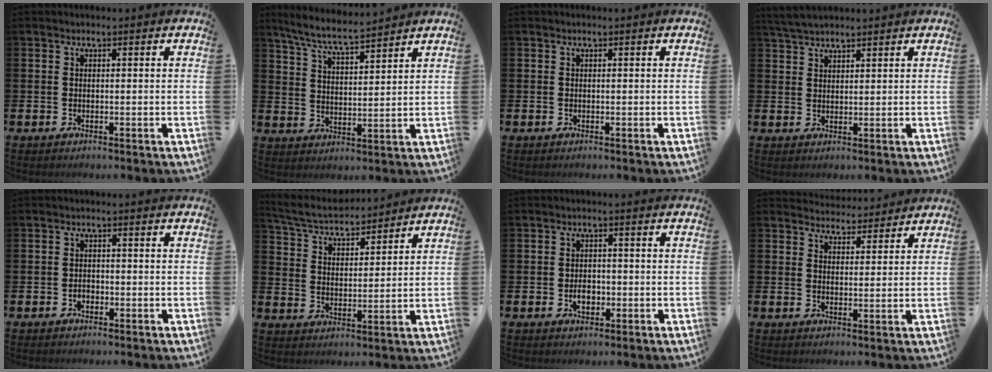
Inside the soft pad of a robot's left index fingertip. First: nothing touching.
{"total": 6.7, "force": [6.3, 0.5, 2.2], "torque": [-0.066, -0.034, 0.112]}
{"total": 0.0}
{"total": 3.5, "force": [3.3, 0.7, 0.9], "torque": [-0.025, -0.008, 0.061]}
{"total": 1.3, "force": [-0.6, 1.0, 0.6], "torque": [-0.013, 0.004, -0.015]}
{"total": 5.4, "force": [5.2, 1.1, 1.0], "torque": [-0.049, -0.031, 0.090]}
{"total": 2.6, "force": [-0.8, 1.8, 1.7], "torque": [-0.017, -0.003, -0.020]}
{"total": 3.9, "force": [3.7, 0.9, -0.4], "torque": [-0.004, -0.020, 0.068]}